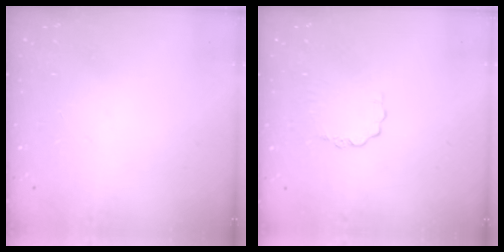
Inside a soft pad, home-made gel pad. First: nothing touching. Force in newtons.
{"total": 2.9, "press": 2.9, "slide": 0.2}